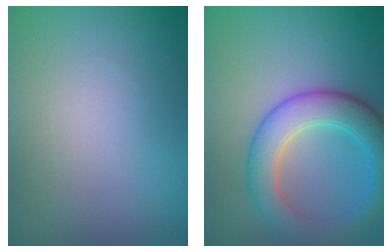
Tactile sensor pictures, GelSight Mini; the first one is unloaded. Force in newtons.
{"total": 5.7, "press": 5.7, "slide": 0.1}